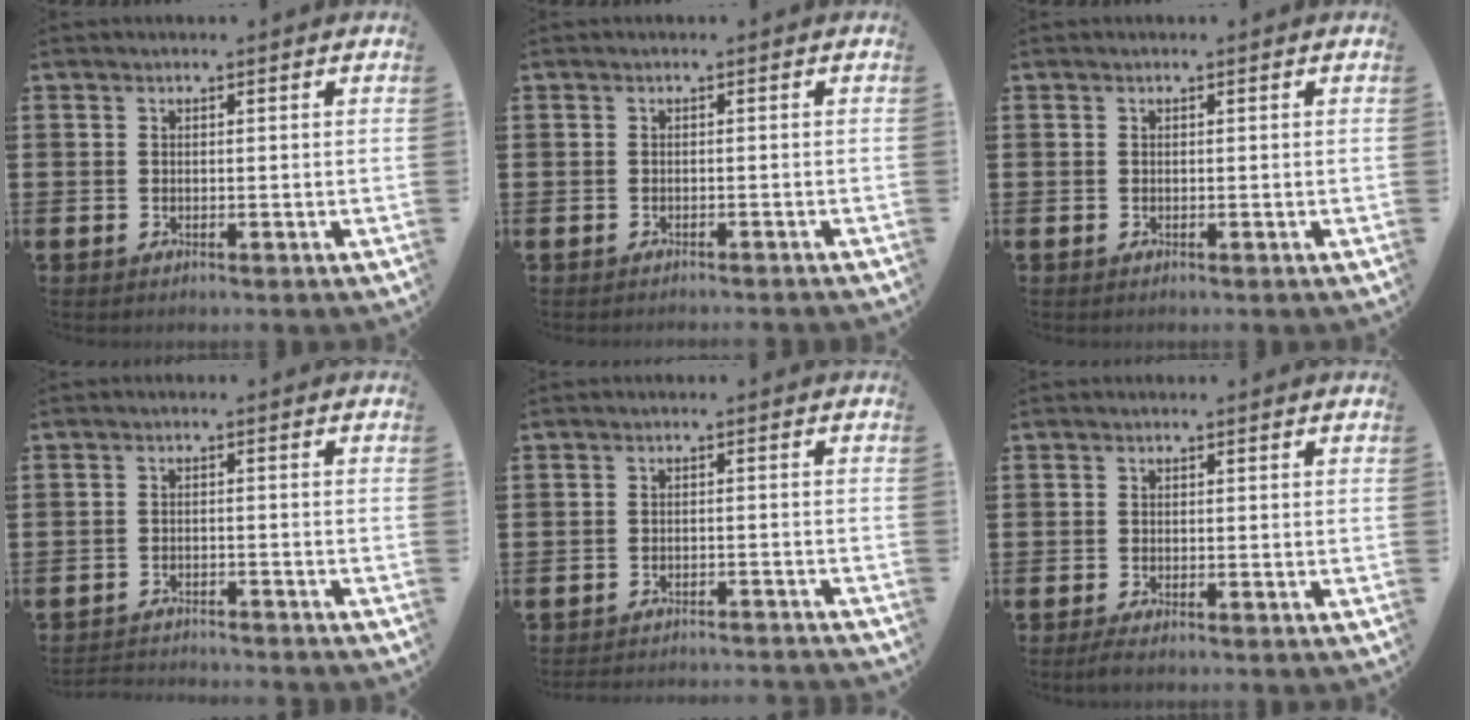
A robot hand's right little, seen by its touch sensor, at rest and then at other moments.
{"total": 0.6, "force": [-0.6, -0.2, 0.0], "torque": [0.000, -0.002, -0.012]}
{"total": 0.0}
{"total": 2.2, "force": [-2.2, -0.1, -0.2], "torque": [-0.001, 0.002, -0.047]}
{"total": 2.0, "force": [-2.0, -0.2, -0.1], "torque": [-0.001, 0.003, -0.043]}
{"total": 1.0, "force": [-0.5, 0.2, 0.8], "torque": [-0.015, -0.002, -0.010]}